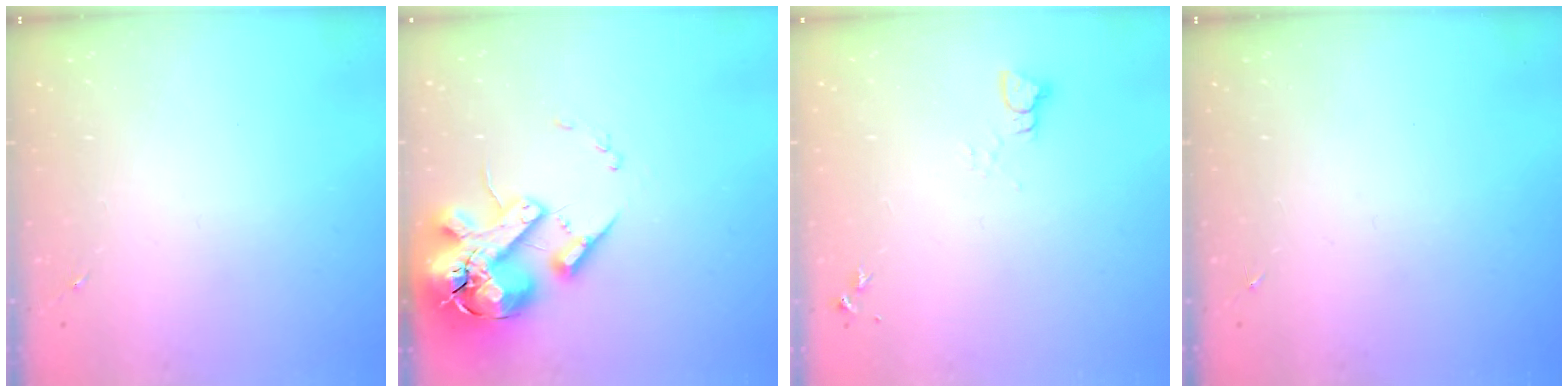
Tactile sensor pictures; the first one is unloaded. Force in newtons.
{"total": 20.7, "press": 20.4, "slide": 3.5}
{"total": 2.2, "press": 2.2, "slide": 0.2}
{"total": 0.0}